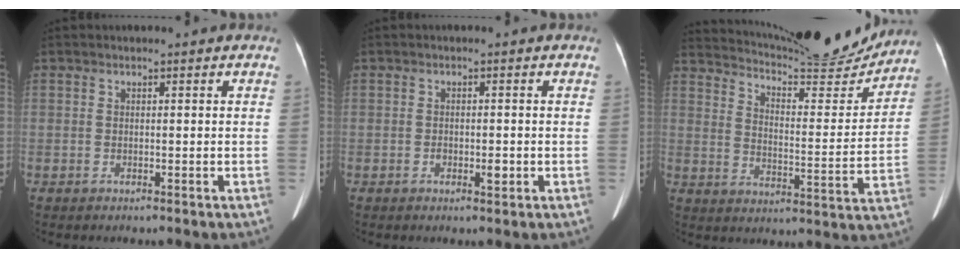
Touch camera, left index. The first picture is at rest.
{"total": 1.8, "force": [-0.6, 0.8, 1.5], "torque": [-0.023, 0.001, -0.007]}
{"total": 20.0, "force": [18.9, 1.9, 6.1], "torque": [-0.101, -0.045, 0.257]}